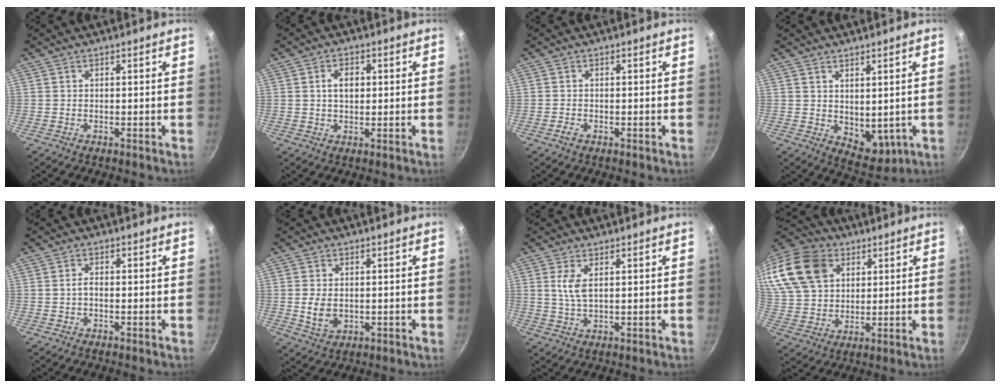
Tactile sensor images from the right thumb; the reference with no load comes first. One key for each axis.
{"total": 3.7, "fx": 0.5, "fy": 2.5, "fz": 2.7, "tx": -0.031, "ty": 0.007, "tz": 0.006}
{"total": 1.2, "fx": -0.7, "fy": 0.7, "fz": 0.6, "tx": -0.015, "ty": 0.003, "tz": -0.015}
{"total": 6.5, "fx": 1.1, "fy": 4.1, "fz": 4.9, "tx": -0.050, "ty": -0.023, "tz": 0.035}
{"total": 1.3, "fx": -0.5, "fy": 0.6, "fz": 1.0, "tx": -0.017, "ty": 0.010, "tz": -0.012}
{"total": 5.3, "fx": -0.2, "fy": 3.7, "fz": 3.8, "tx": -0.067, "ty": -0.006, "tz": 0.005}
{"total": 3.7, "fx": 1.0, "fy": 1.3, "fz": 3.3, "tx": -0.070, "ty": -0.008, "tz": 0.022}
{"total": 23.0, "fx": 9.6, "fy": 16.6, "fz": 12.7, "tx": -0.268, "ty": 0.018, "tz": 0.183}